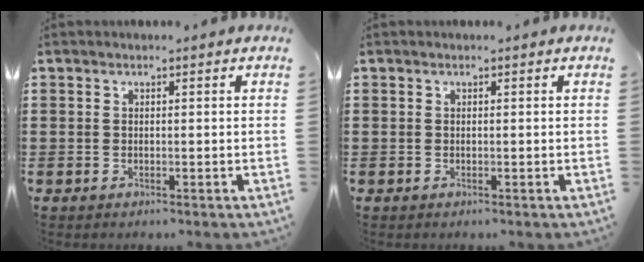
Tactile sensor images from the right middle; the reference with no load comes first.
{"total": 0.0}